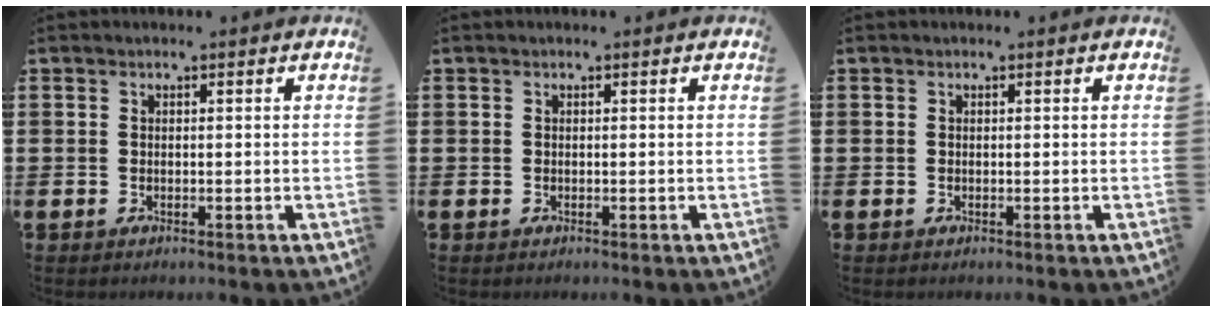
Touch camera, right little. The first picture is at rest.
{"total": 0.0}
{"total": 0.0}